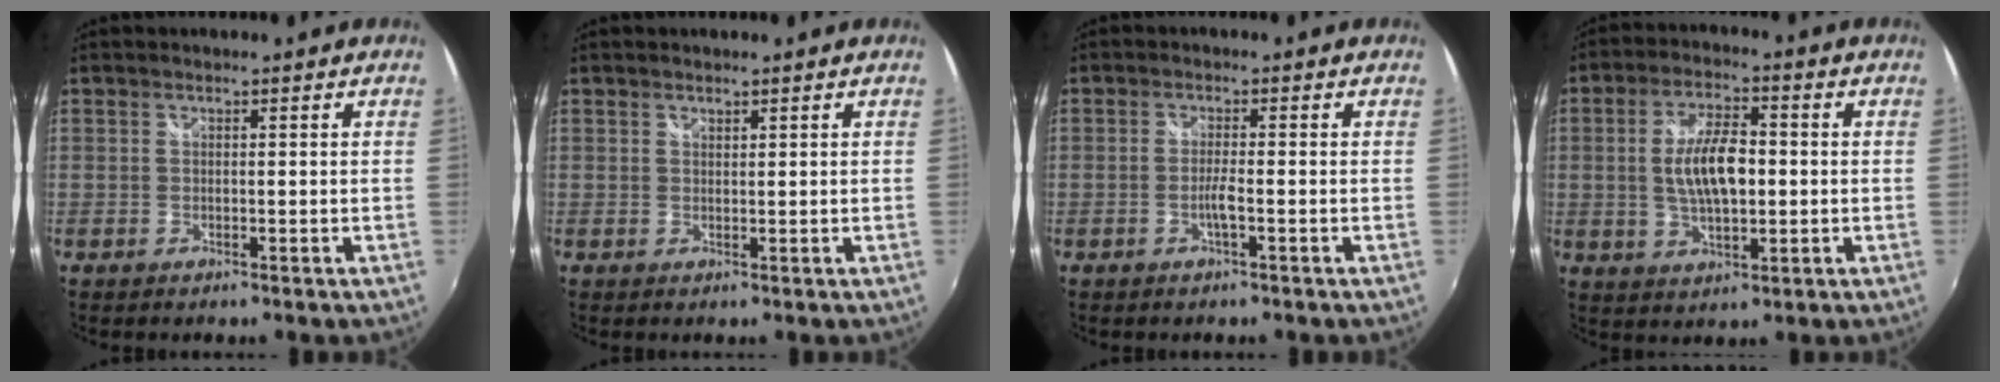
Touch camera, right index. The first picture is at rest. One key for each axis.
{"total": 0.6, "fx": 0.5, "fy": 0.3, "fz": 0.1, "tx": 0.000, "ty": 0.000, "tz": 0.008}
{"total": 1.9, "fx": -0.9, "fy": -0.3, "fz": 1.7, "tx": -0.032, "ty": -0.002, "tz": -0.018}
{"total": 9.8, "fx": -0.2, "fy": 4.2, "fz": 8.8, "tx": -0.168, "ty": 0.004, "tz": -0.001}